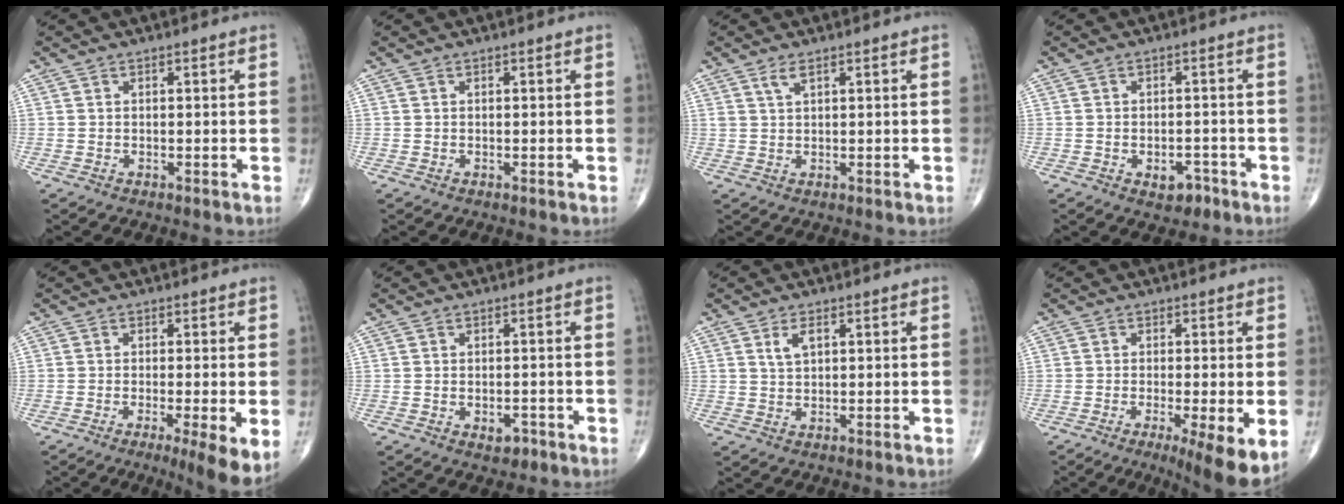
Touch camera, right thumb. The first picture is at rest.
{"total": 0.0}
{"total": 1.9, "force": [1.2, 0.6, 1.4], "torque": [-0.032, -0.001, 0.029]}
{"total": 3.8, "force": [-2.0, 2.3, 2.2], "torque": [-0.012, 0.015, -0.025]}
{"total": 7.3, "force": [-2.2, 1.1, 6.8], "torque": [-0.110, -0.019, -0.037]}
{"total": 2.6, "force": [-1.2, 1.6, 1.6], "torque": [-0.011, 0.007, -0.012]}
{"total": 2.8, "force": [1.2, 1.4, 2.2], "torque": [-0.041, -0.001, 0.025]}
{"total": 9.4, "force": [-3.1, 1.9, 8.7], "torque": [-0.134, -0.021, -0.047]}